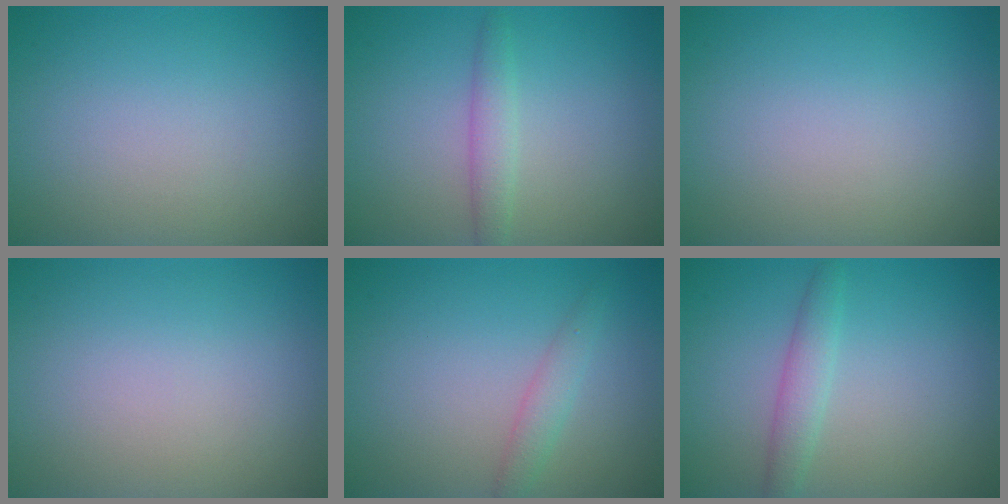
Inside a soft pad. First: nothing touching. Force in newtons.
{"total": 1.9, "press": 1.9, "slide": 0.2}
{"total": 0.0}
{"total": 0.0}
{"total": 1.6, "press": 1.6, "slide": 0.1}
{"total": 2.1, "press": 2.1, "slide": 0.1}